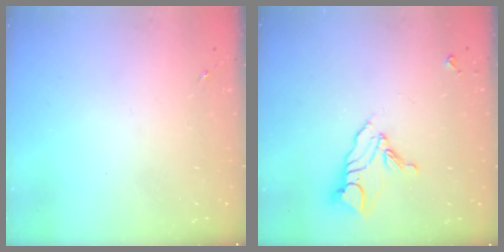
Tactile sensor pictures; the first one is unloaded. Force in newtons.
{"total": 10.7, "press": 10.6, "slide": 1.0}